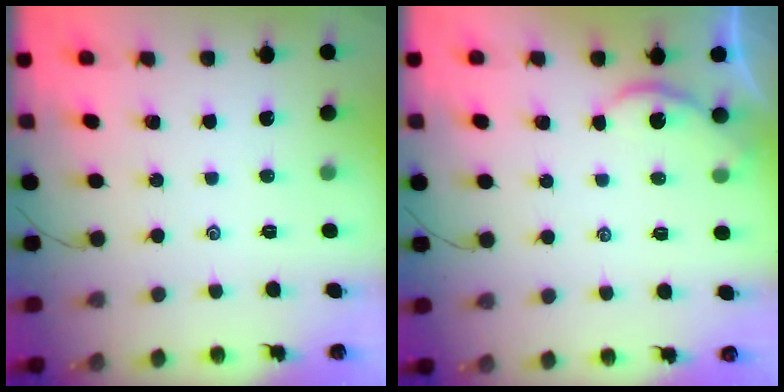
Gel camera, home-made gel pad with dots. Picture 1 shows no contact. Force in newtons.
{"total": 1.2, "press": 1.1, "slide": 0.1}